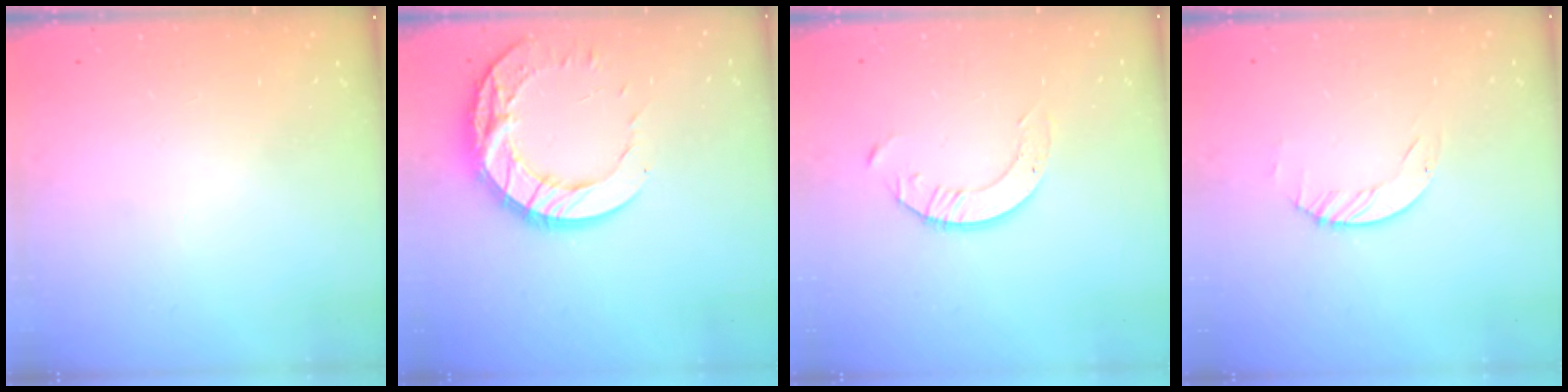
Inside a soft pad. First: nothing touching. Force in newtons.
{"total": 17.2, "press": 17.1, "slide": 1.5}
{"total": 3.4, "press": 3.4, "slide": 0.3}
{"total": 1.2, "press": 1.2, "slide": 0.2}